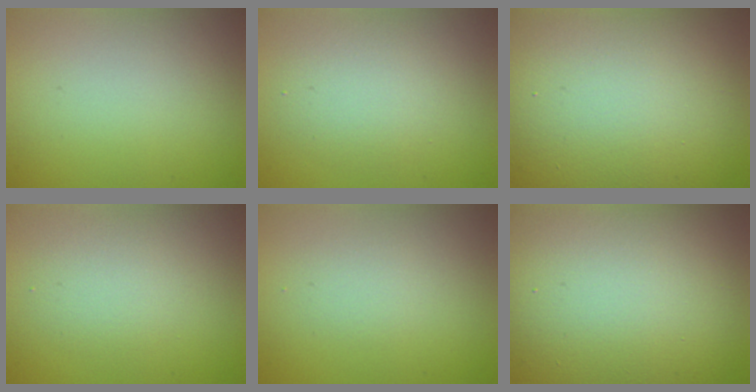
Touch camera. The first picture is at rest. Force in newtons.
{"total": 3.0, "press": 3.0, "slide": 0.2}
{"total": 16.6, "press": 16.6, "slide": 0.8}
{"total": 2.2, "press": 2.2, "slide": 0.0}
{"total": 1.3, "press": 1.2, "slide": 0.1}
{"total": 16.9, "press": 16.9, "slide": 1.0}